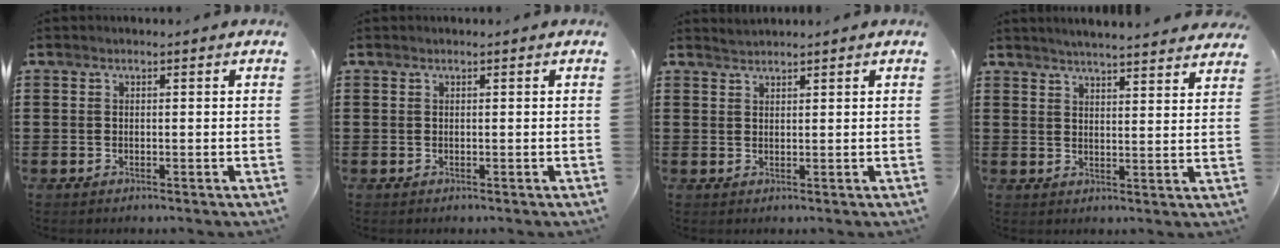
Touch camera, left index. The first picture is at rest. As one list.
[{"total": 0.0}, {"total": 1.3, "force": [1.3, 0.0, 0.0], "torque": [-0.003, -0.002, 0.026]}, {"total": 4.0, "force": [3.9, -0.5, 0.5], "torque": [-0.024, -0.022, 0.068]}]